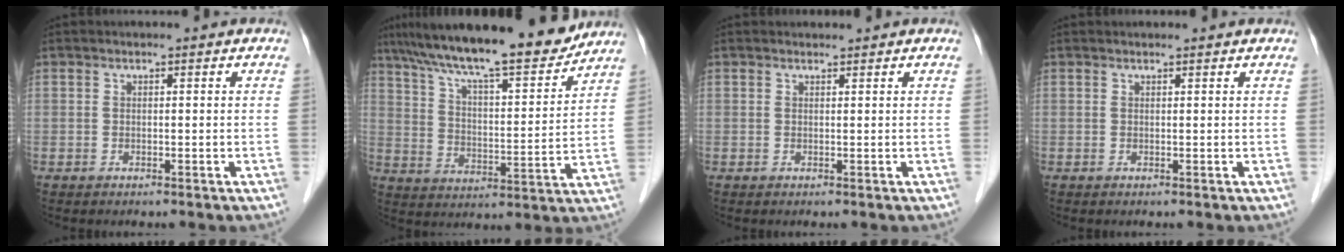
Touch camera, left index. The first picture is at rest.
{"total": 18.8, "force": [16.2, 2.1, 9.3], "torque": [-0.156, 0.008, 0.253]}
{"total": 0.6, "force": [0.6, 0.0, -0.1], "torque": [-0.007, 0.000, 0.011]}
{"total": 1.6, "force": [1.6, 0.1, 0.2], "torque": [-0.008, 0.014, 0.019]}